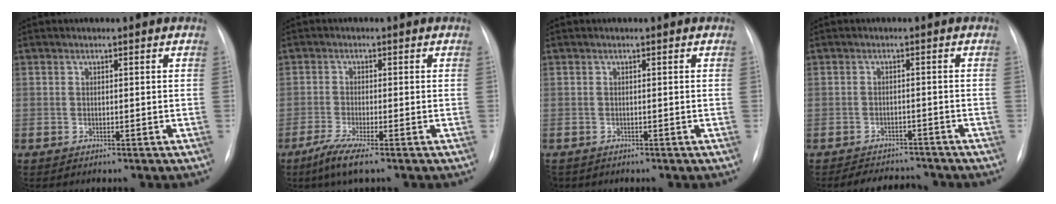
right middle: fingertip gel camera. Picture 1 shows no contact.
{"total": 4.6, "force": [-3.1, 0.1, 3.4], "torque": [-0.077, -0.016, -0.062]}
{"total": 1.6, "force": [-1.2, 1.0, 0.3], "torque": [-0.009, 0.000, -0.015]}
{"total": 8.6, "force": [-7.8, 2.6, 2.4], "torque": [-0.038, 0.004, -0.102]}